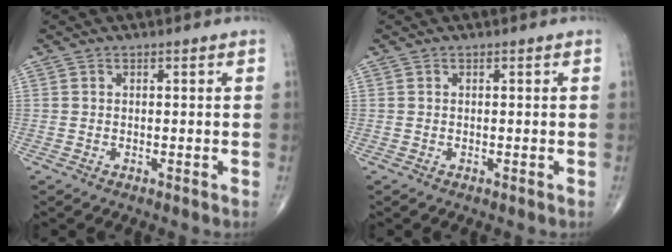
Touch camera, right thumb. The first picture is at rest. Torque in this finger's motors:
{"motor_torque": [0.01, 0.01, 0.01, 0.01, 0.02]}